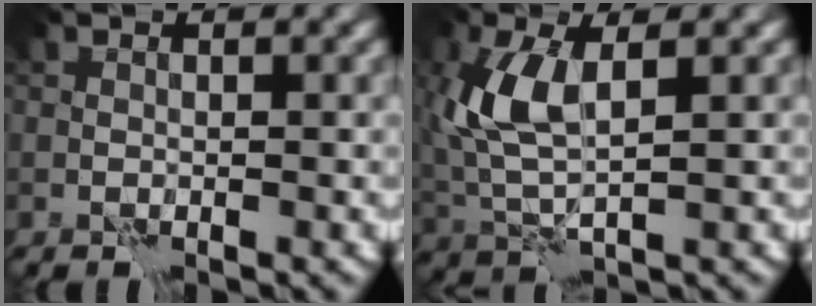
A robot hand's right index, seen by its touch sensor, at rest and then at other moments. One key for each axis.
{"total": 6.2, "fx": 1.7, "fy": 2.7, "fz": 5.3, "tx": -0.133, "ty": 0.005, "tz": 0.032}